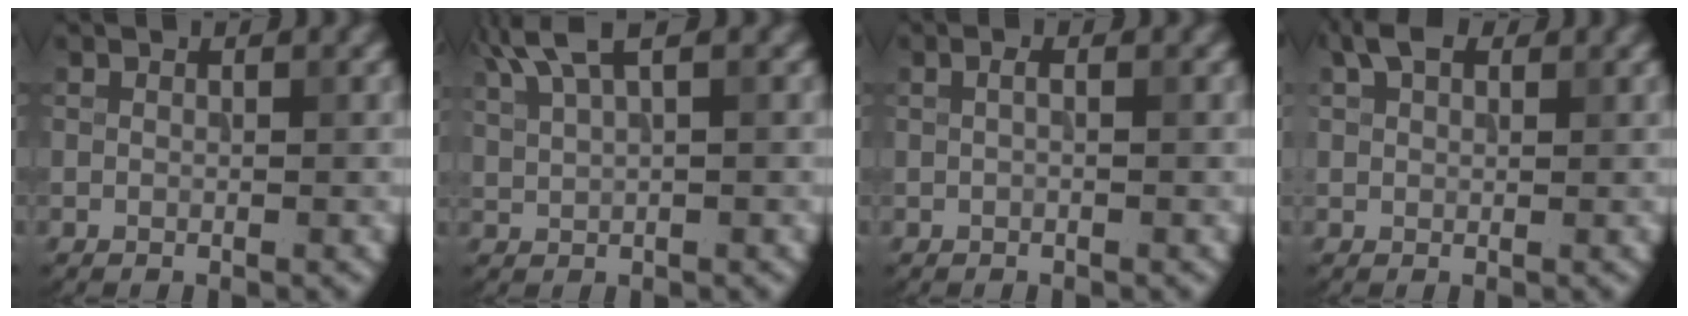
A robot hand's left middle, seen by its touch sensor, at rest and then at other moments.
{"total": 4.1, "force": [2.7, 1.0, 2.9], "torque": [-0.060, 0.015, 0.056]}
{"total": 0.7, "force": [0.0, 0.1, 0.7], "torque": [-0.015, 0.001, -0.001]}
{"total": 2.8, "force": [1.6, 1.6, 1.7], "torque": [-0.032, 0.011, 0.029]}